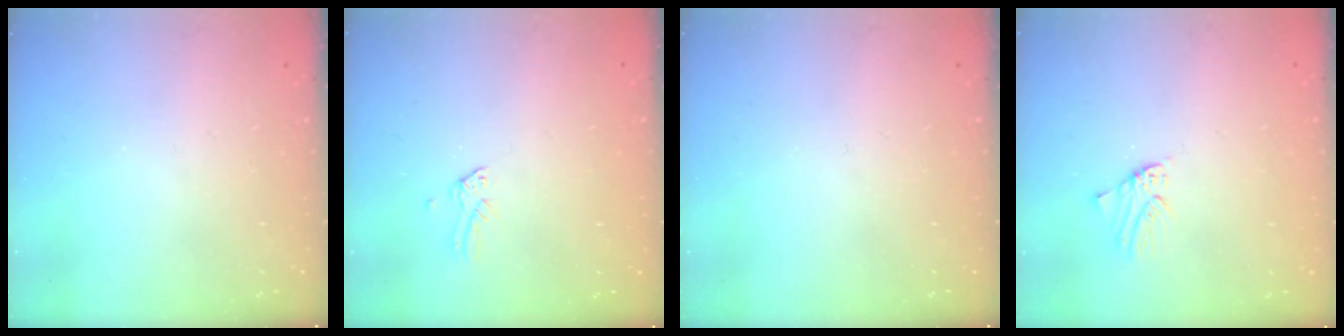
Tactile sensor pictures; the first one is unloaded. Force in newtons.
{"total": 0.0}
{"total": 0.0}
{"total": 0.7, "press": 0.7, "slide": 0.1}